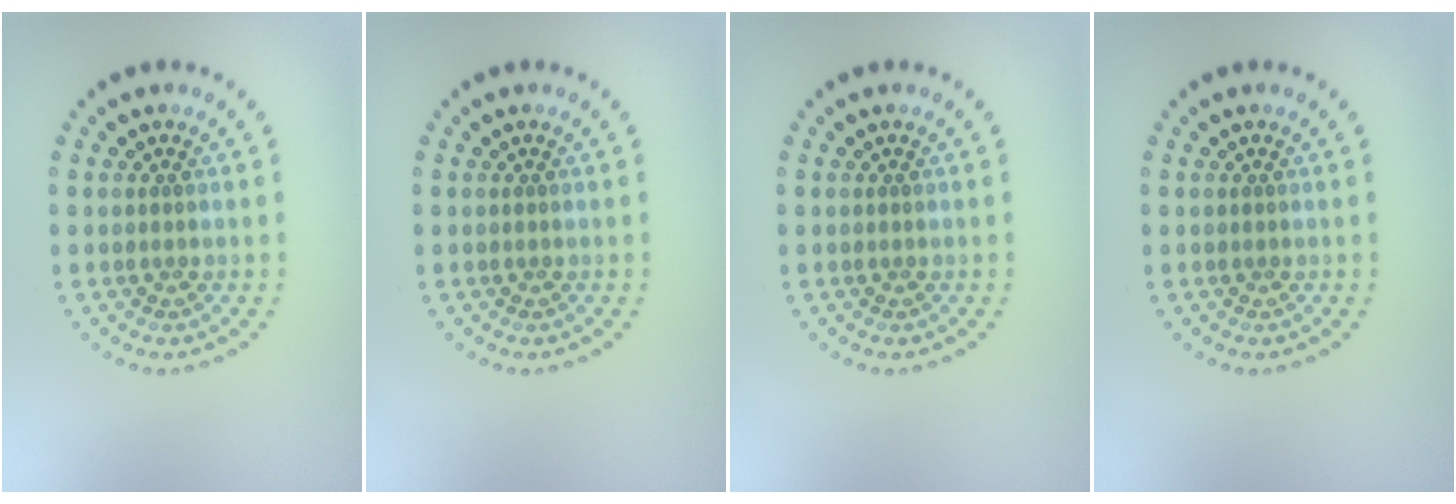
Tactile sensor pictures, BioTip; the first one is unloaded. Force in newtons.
{"total": 0.0}
{"total": 0.0}
{"total": 0.0}